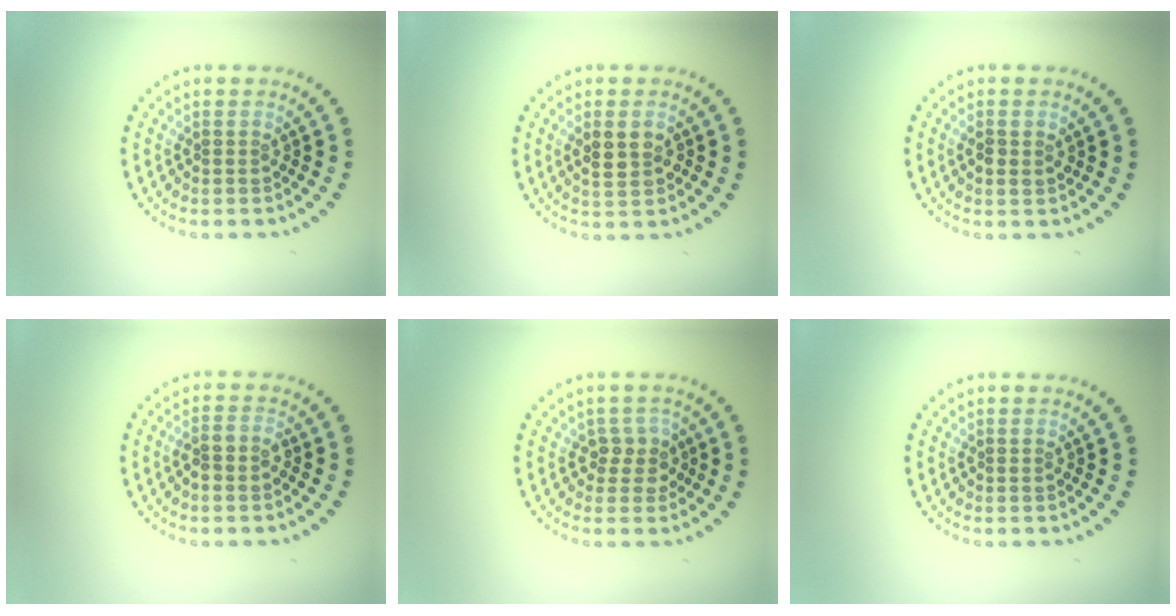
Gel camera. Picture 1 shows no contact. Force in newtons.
{"total": 2.7, "press": 2.7, "slide": 0.4}
{"total": 1.3, "press": 1.2, "slide": 0.3}
{"total": 1.9, "press": 1.7, "slide": 0.8}
{"total": 2.1, "press": 1.7, "slide": 1.2}
{"total": 0.0}